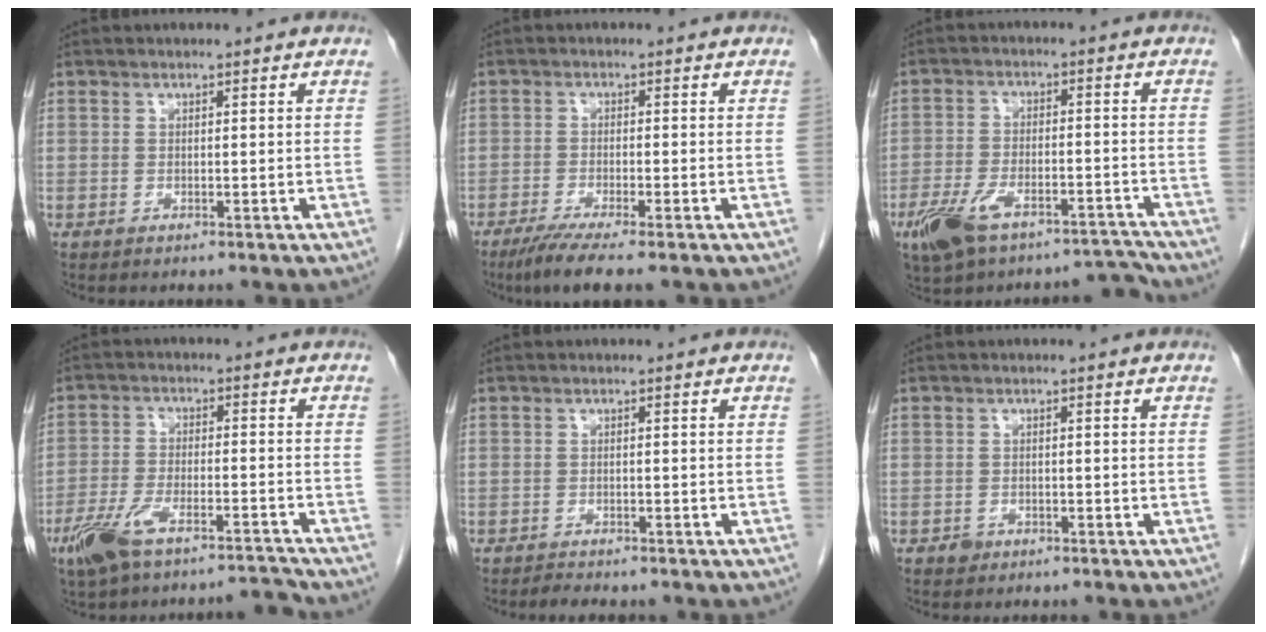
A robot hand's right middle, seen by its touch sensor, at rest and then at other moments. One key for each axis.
{"total": 6.0, "fx": -4.3, "fy": 0.1, "fz": 4.1, "tx": -0.069, "ty": -0.015, "tz": -0.073}
{"total": 10.2, "fx": -8.3, "fy": 3.3, "fz": 5.0, "tx": -0.088, "ty": 0.023, "tz": -0.139}
{"total": 8.5, "fx": -7.2, "fy": 1.4, "fz": 4.4, "tx": -0.088, "ty": 0.003, "tz": -0.130}
{"total": 1.9, "fx": -1.7, "fy": 0.5, "fz": 0.6, "tx": -0.017, "ty": -0.004, "tz": -0.022}
{"total": 1.3, "fx": -0.9, "fy": 0.9, "fz": 0.2, "tx": -0.004, "ty": 0.003, "tz": -0.014}